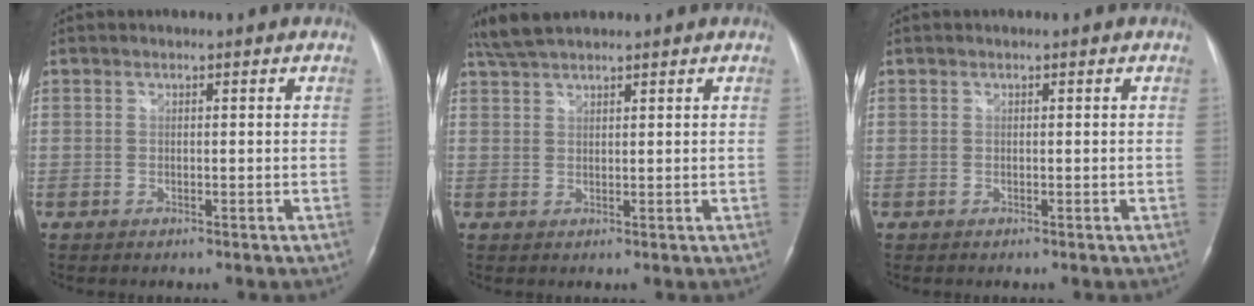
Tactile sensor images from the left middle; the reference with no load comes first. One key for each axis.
{"total": 4.4, "fx": 3.9, "fy": 0.6, "fz": 1.9, "tx": -0.048, "ty": 0.017, "tz": 0.080}
{"total": 0.0}